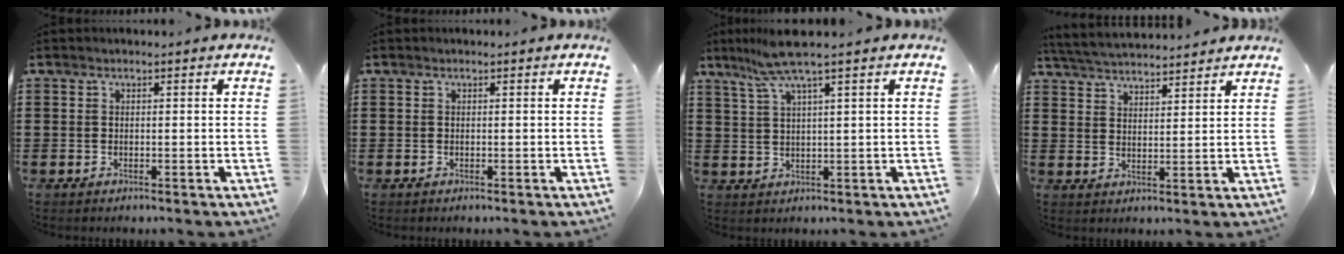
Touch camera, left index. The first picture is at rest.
{"total": 0.0}
{"total": 6.2, "force": [3.9, -0.3, 4.7], "torque": [-0.110, -0.006, 0.067]}
{"total": 4.1, "force": [4.1, -0.1, 0.4], "torque": [-0.024, -0.020, 0.072]}